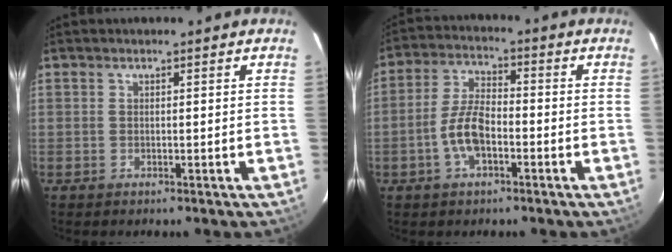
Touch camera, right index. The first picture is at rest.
{"total": 7.6, "force": [-2.8, 3.3, 6.3], "torque": [-0.132, 0.010, -0.051]}